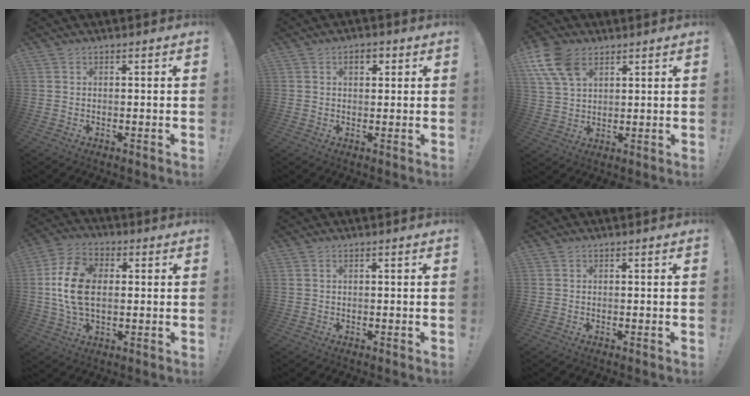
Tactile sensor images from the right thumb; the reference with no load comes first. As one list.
[{"total": 3.7, "force": [1.4, 2.1, 2.7], "torque": [-0.034, 0.000, 0.020]}, {"total": 12.4, "force": [6.2, 8.0, 7.1], "torque": [-0.138, -0.018, 0.122]}, {"total": 14.9, "force": [1.0, 9.7, 11.3], "torque": [-0.216, 0.006, 0.018]}, {"total": 0.5, "force": [0.3, 0.2, 0.4], "torque": [-0.015, 0.003, 0.007]}, {"total": 0.0}]